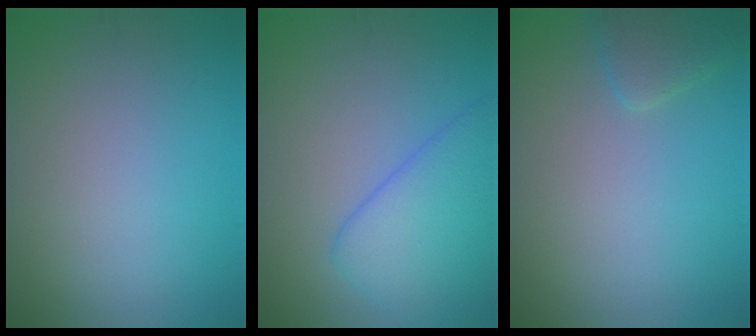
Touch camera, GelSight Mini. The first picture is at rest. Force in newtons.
{"total": 5.5, "press": 5.5, "slide": 0.3}
{"total": 1.9, "press": 1.9, "slide": 0.1}